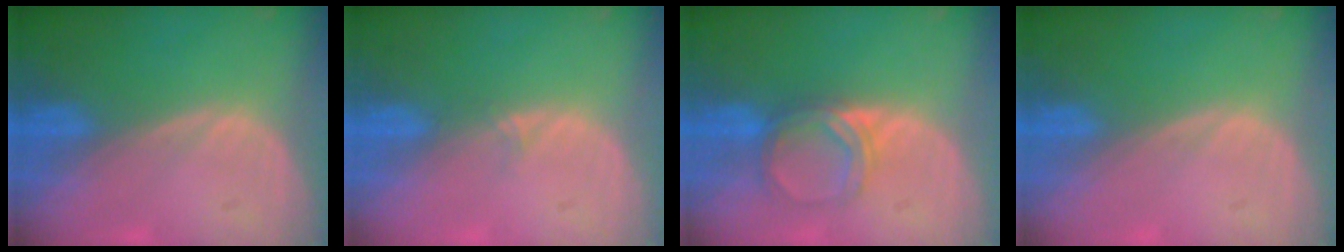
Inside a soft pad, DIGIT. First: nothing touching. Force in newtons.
{"total": 0.9, "press": 0.6, "slide": 0.7}
{"total": 5.0, "press": 4.6, "slide": 1.9}
{"total": 0.0}